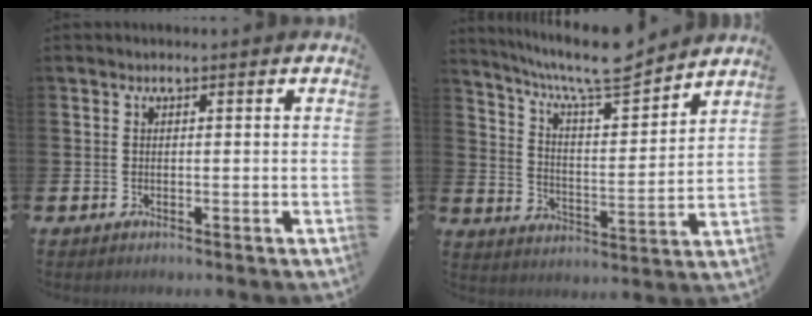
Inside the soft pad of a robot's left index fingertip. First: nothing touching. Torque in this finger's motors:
{"motor_torque": [0.97, -1.17, 0.61, 0.13]}